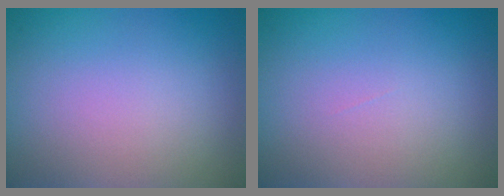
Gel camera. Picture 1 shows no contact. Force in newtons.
{"total": 0.0}